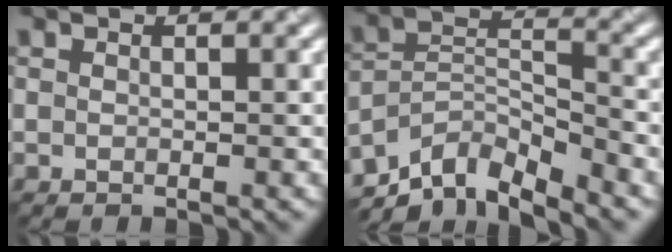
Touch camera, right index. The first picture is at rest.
{"total": 7.0, "force": [-5.5, 2.5, 3.5], "torque": [-0.051, -0.007, -0.110]}